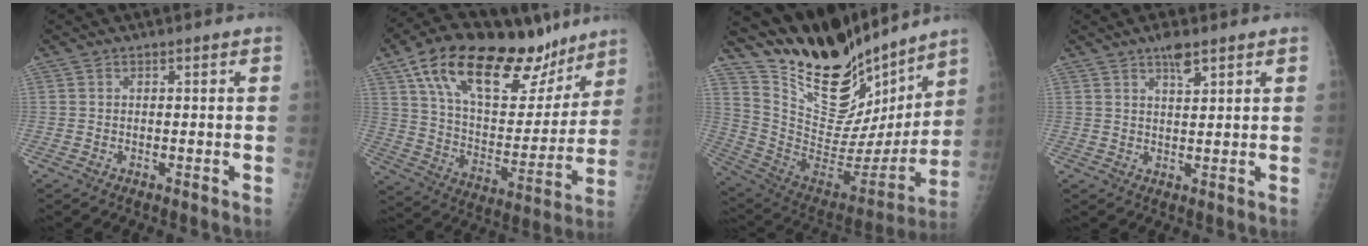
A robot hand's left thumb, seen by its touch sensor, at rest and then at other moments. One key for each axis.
{"total": 29.1, "fx": 17.8, "fy": 13.2, "fz": 18.9, "tx": -0.263, "ty": -0.029, "tz": 0.291}
{"total": 25.8, "fx": 20.2, "fy": 10.7, "fz": 12.0, "tx": -0.168, "ty": -0.103, "tz": 0.336}
{"total": 3.7, "fx": 2.5, "fy": 1.0, "fz": 2.5, "tx": -0.037, "ty": -0.010, "tz": 0.043}